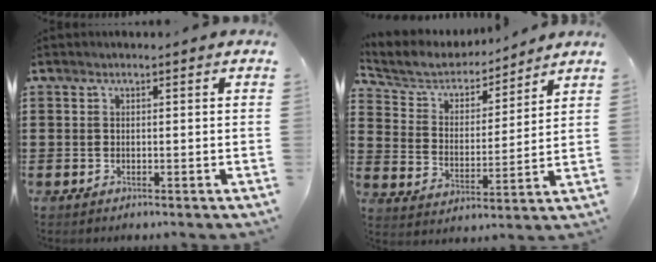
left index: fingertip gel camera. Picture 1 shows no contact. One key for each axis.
{"total": 6.3, "fx": 6.0, "fy": 1.8, "fz": 1.0, "tx": -0.056, "ty": -0.038, "tz": 0.101}